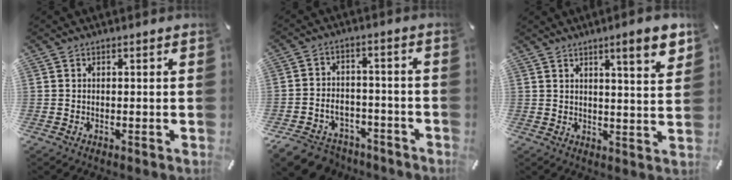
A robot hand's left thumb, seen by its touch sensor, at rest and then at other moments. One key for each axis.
{"total": 8.1, "fx": -5.4, "fy": 5.5, "fz": 2.3, "tx": -0.052, "ty": 0.032, "tz": -0.101}
{"total": 7.8, "fx": 4.7, "fy": 0.8, "fz": 6.2, "tx": -0.089, "ty": -0.025, "tz": 0.071}